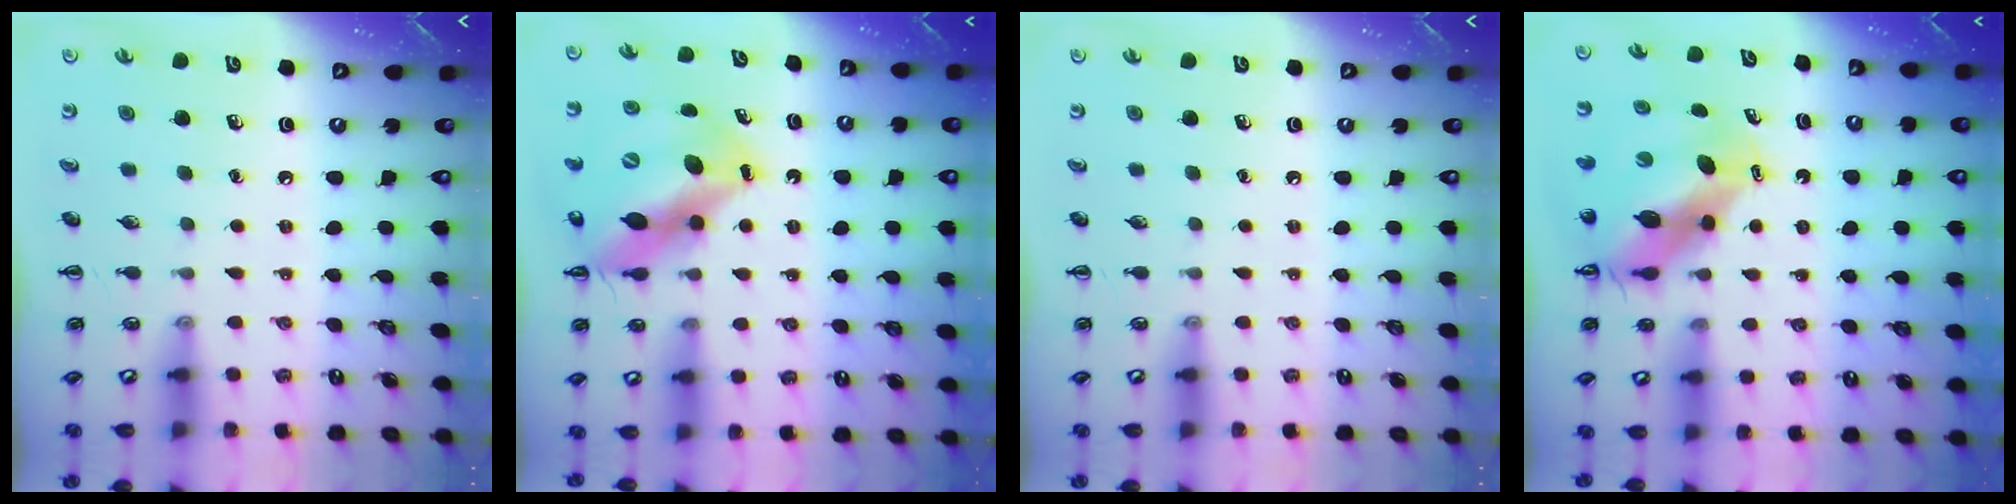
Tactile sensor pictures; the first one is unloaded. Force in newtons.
{"total": 14.1, "press": 13.6, "slide": 3.6}
{"total": 0.0}
{"total": 10.0, "press": 9.6, "slide": 2.8}